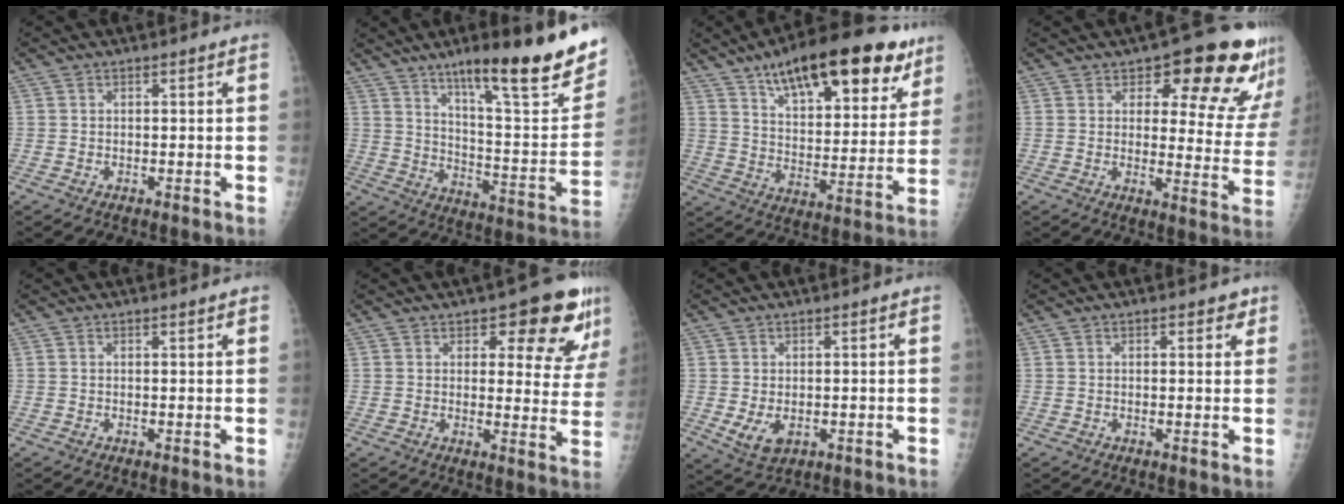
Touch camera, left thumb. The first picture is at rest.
{"total": 25.4, "force": [16.1, 4.4, 19.1], "torque": [-0.249, -0.070, 0.250]}
{"total": 25.9, "force": [16.0, 9.9, 17.8], "torque": [-0.232, -0.039, 0.243]}
{"total": 17.6, "force": [11.8, 6.9, 11.1], "torque": [-0.081, -0.071, 0.134]}
{"total": 1.0, "force": [0.8, 0.2, 0.7], "torque": [-0.007, 0.001, 0.009]}
{"total": 13.4, "force": [7.9, 5.5, 9.3], "torque": [-0.065, -0.044, 0.094]}
{"total": 4.6, "force": [-0.6, 2.9, 3.5], "torque": [-0.056, -0.012, 0.002]}
{"total": 2.4, "force": [1.4, 1.3, 1.5], "torque": [-0.003, -0.003, 0.015]}